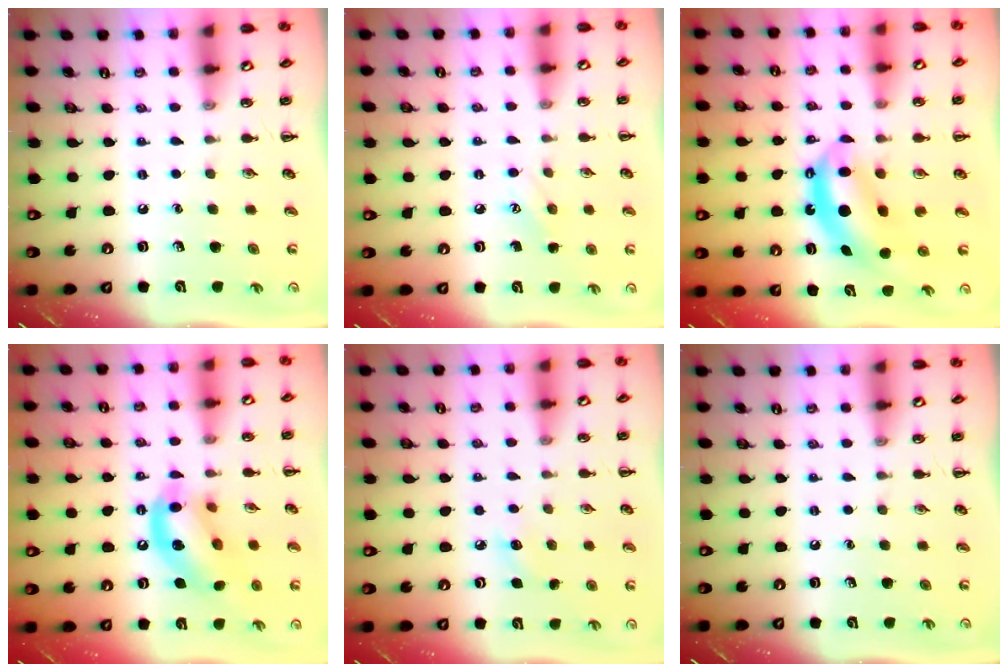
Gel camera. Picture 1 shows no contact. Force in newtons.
{"total": 6.6, "press": 6.4, "slide": 1.7}
{"total": 7.9, "press": 7.7, "slide": 1.8}
{"total": 14.4, "press": 14.1, "slide": 3.0}
{"total": 5.3, "press": 5.1, "slide": 1.5}
{"total": 0.0}